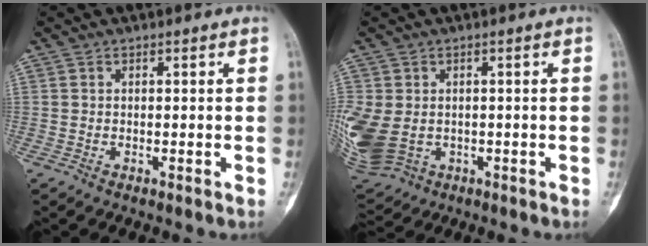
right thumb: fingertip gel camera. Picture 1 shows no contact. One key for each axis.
{"total": 13.2, "fx": -1.8, "fy": 10.3, "fz": 8.1, "tx": -0.215, "ty": -0.008, "tz": -0.011}